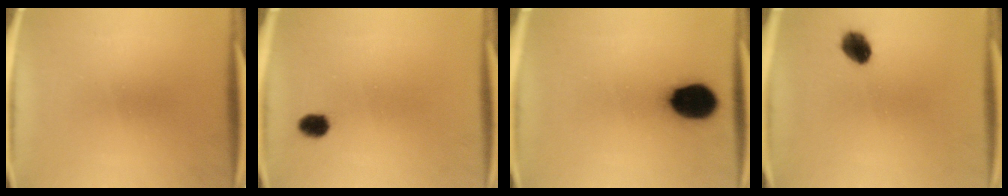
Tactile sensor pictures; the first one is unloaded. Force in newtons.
{"total": 3.1}
{"total": 13.6}
{"total": 5.5}